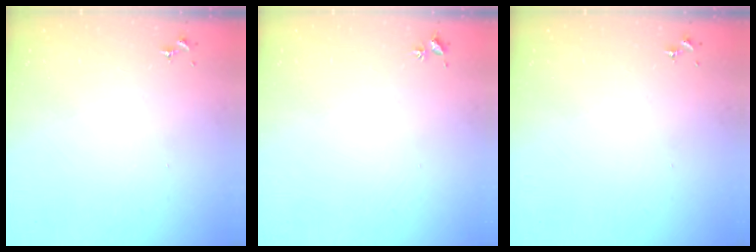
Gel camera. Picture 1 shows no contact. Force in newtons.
{"total": 2.0, "press": 2.0, "slide": 0.3}
{"total": 0.0}